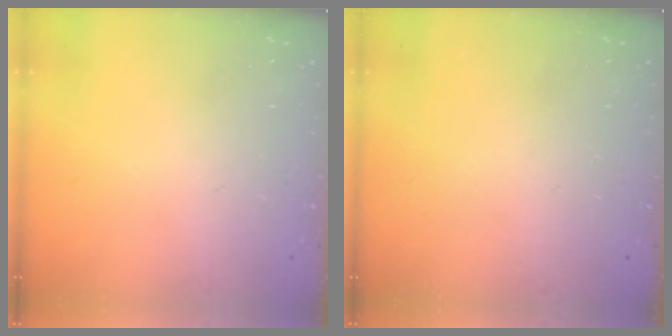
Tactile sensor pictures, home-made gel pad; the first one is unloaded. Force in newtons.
{"total": 0.0}